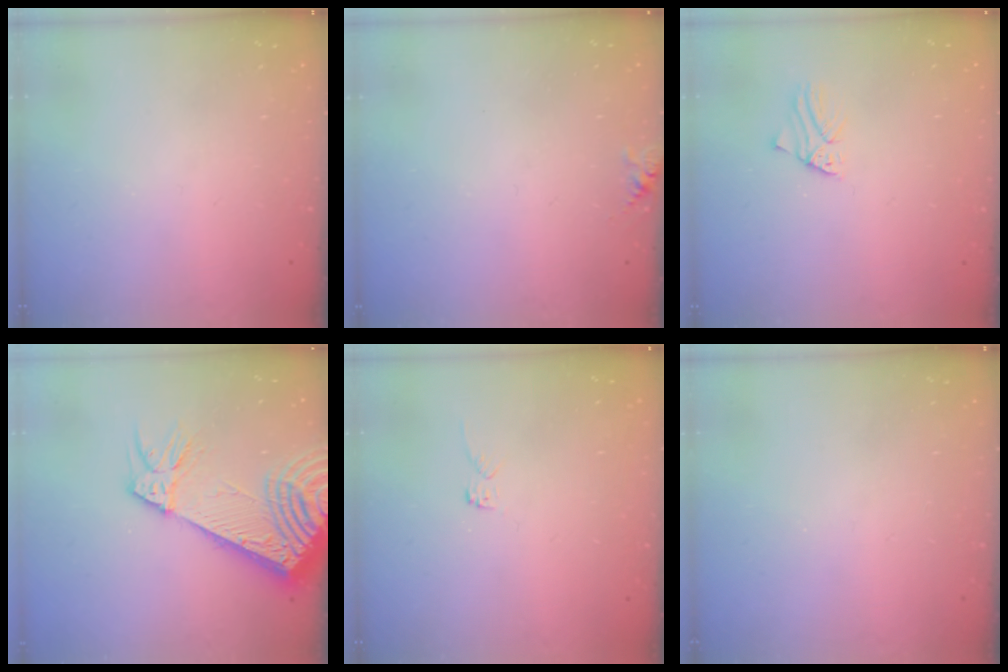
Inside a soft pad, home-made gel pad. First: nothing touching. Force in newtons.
{"total": 4.5, "press": 4.5, "slide": 0.6}
{"total": 1.1, "press": 1.1, "slide": 0.2}
{"total": 19.5, "press": 19.1, "slide": 3.6}
{"total": 2.8, "press": 2.8, "slide": 0.1}
{"total": 0.0}